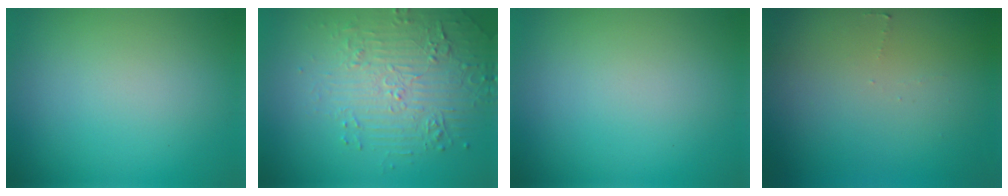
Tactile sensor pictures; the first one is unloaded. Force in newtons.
{"total": 4.7, "press": 3.5, "slide": 3.2}
{"total": 0.0}
{"total": 0.5, "press": 0.5, "slide": 0.1}